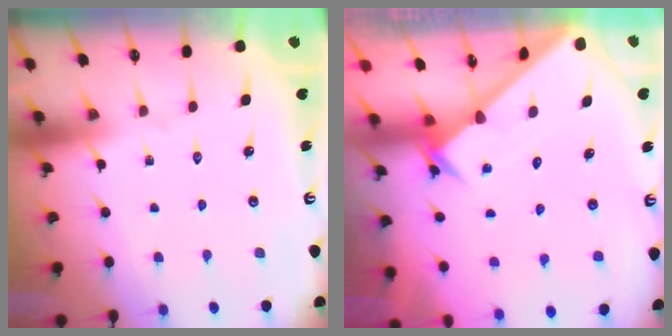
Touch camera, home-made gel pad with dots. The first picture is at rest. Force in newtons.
{"total": 2.4, "press": 2.4, "slide": 0.2}